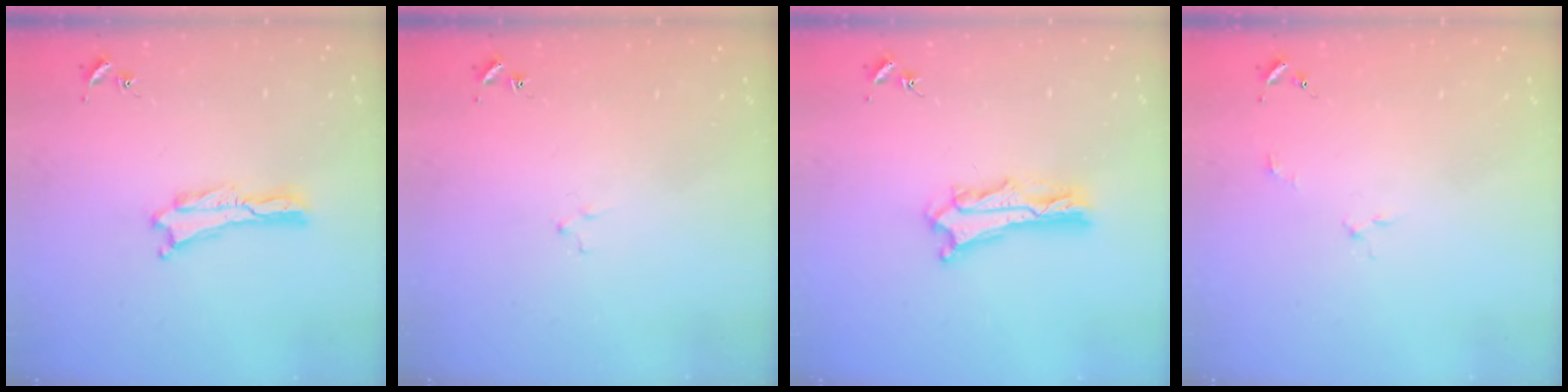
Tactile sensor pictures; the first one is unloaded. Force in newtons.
{"total": 1.5, "press": 1.5, "slide": 0.2}
{"total": 4.4, "press": 4.4, "slide": 0.3}
{"total": 2.0, "press": 2.0, "slide": 0.1}